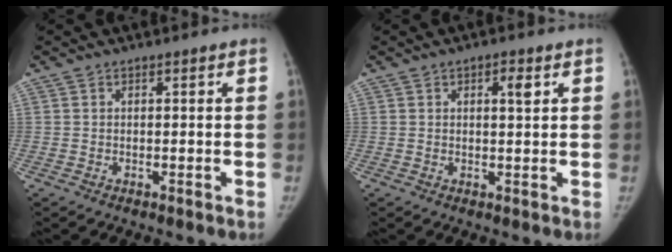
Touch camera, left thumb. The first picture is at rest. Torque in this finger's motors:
{"motor_torque": [-0.05, -0.02, -0.14, -0.09, 0.01]}